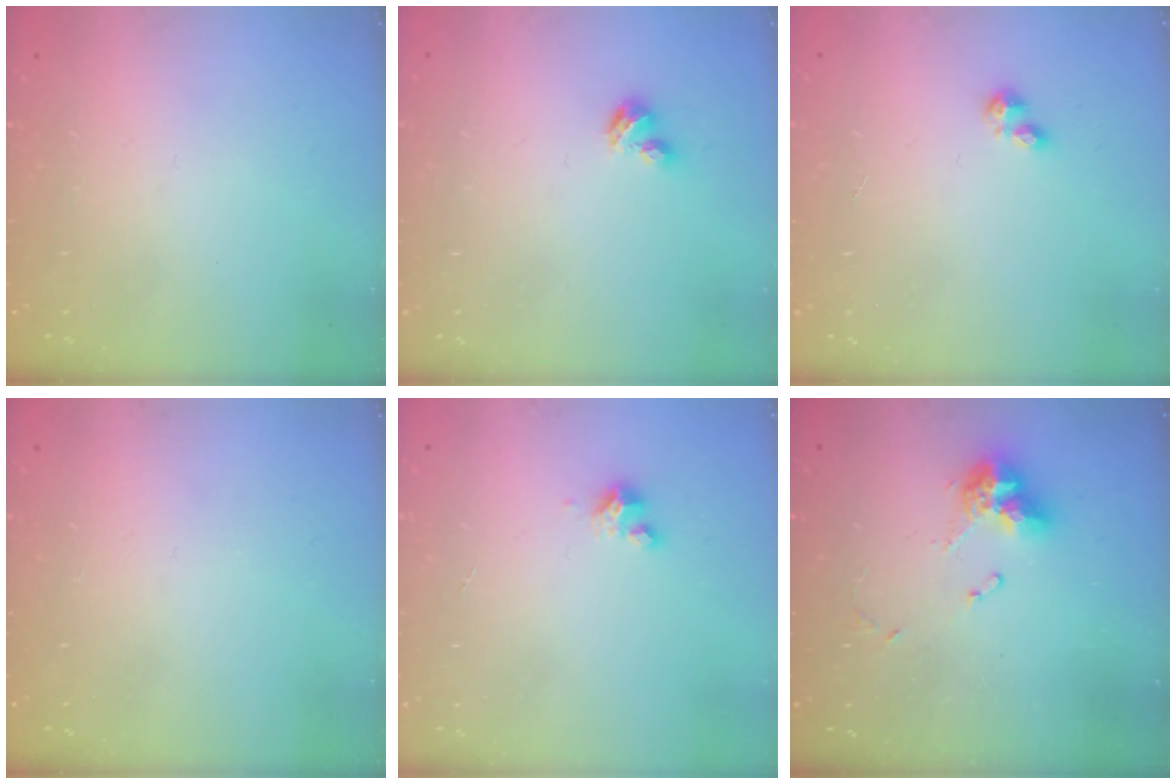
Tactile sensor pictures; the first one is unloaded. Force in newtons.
{"total": 3.4, "press": 3.4, "slide": 0.3}
{"total": 2.1, "press": 2.1, "slide": 0.3}
{"total": 0.0}
{"total": 3.5, "press": 3.5, "slide": 0.3}
{"total": 9.9, "press": 9.9, "slide": 1.1}